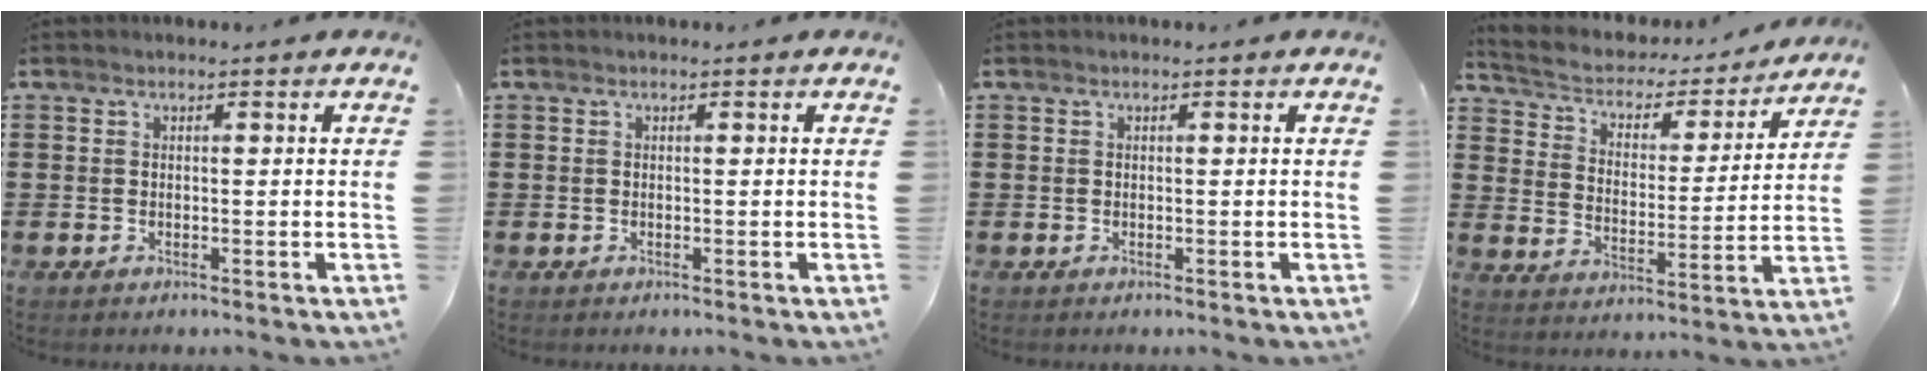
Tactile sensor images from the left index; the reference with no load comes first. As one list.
[{"total": 0.0}, {"total": 0.0}, {"total": 3.1, "force": [2.7, 1.4, 0.6], "torque": [-0.034, -0.024, 0.036]}]